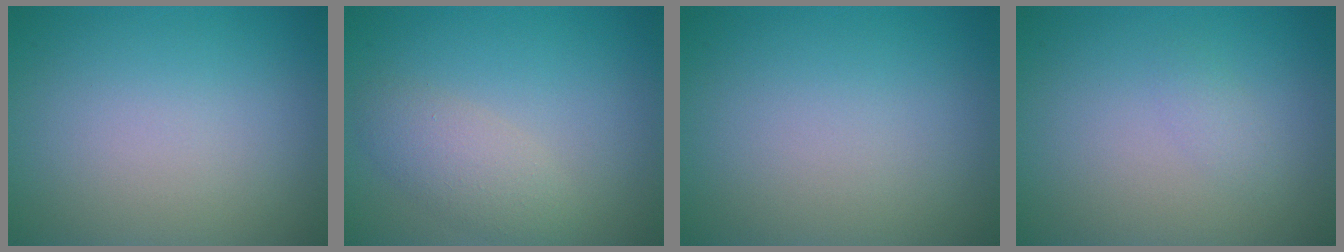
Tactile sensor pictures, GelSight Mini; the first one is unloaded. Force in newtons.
{"total": 2.8, "press": 2.8, "slide": 0.1}
{"total": 0.0}
{"total": 0.9, "press": 0.9, "slide": 0.1}